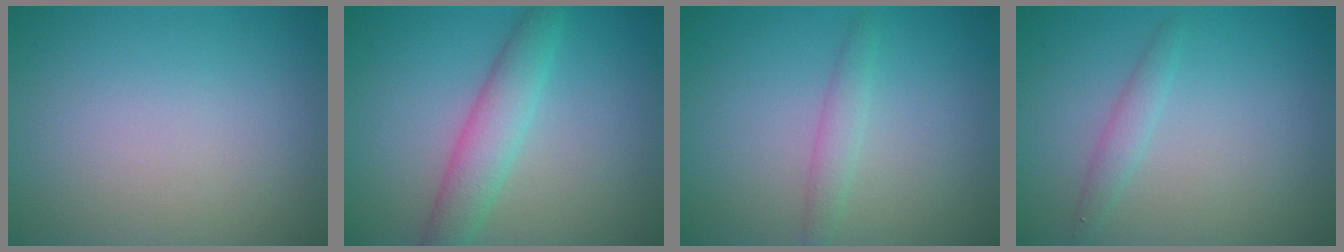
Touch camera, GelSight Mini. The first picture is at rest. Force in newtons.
{"total": 3.8, "press": 3.8, "slide": 0.1}
{"total": 1.6, "press": 1.6, "slide": 0.0}
{"total": 1.4, "press": 1.4, "slide": 0.0}